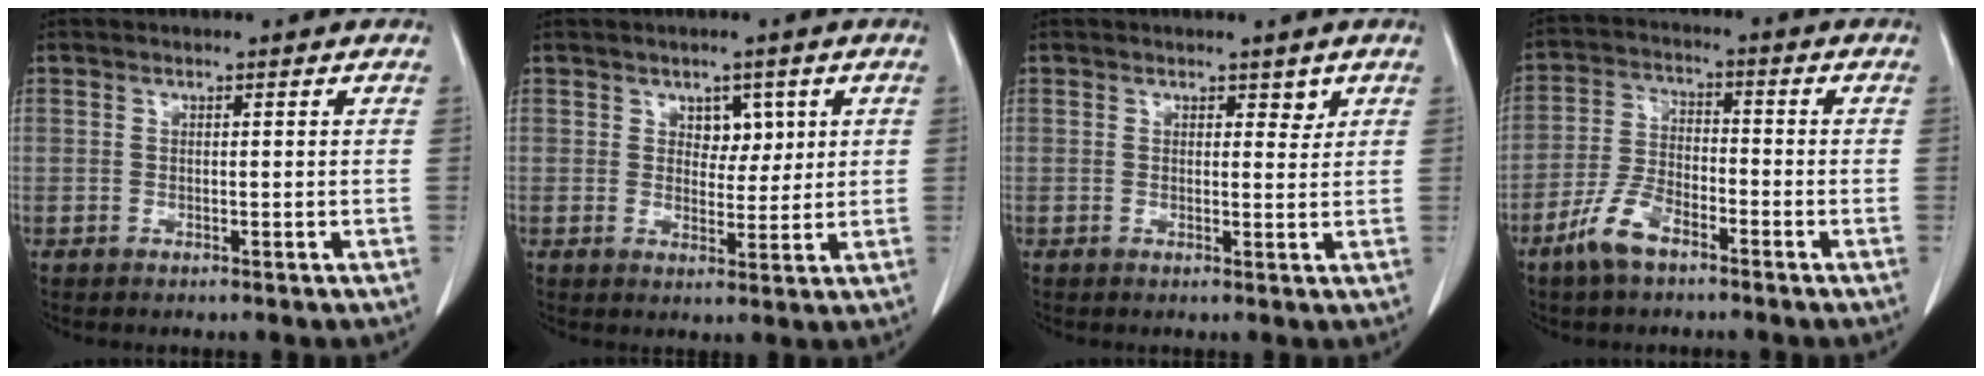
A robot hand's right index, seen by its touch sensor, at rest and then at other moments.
{"total": 3.6, "force": [1.4, 2.3, 2.3], "torque": [-0.024, 0.003, 0.023]}
{"total": 1.6, "force": [1.1, 0.9, 0.8], "torque": [-0.004, -0.005, 0.012]}
{"total": 7.0, "force": [-4.6, 2.8, 4.4], "torque": [-0.100, 0.001, -0.092]}